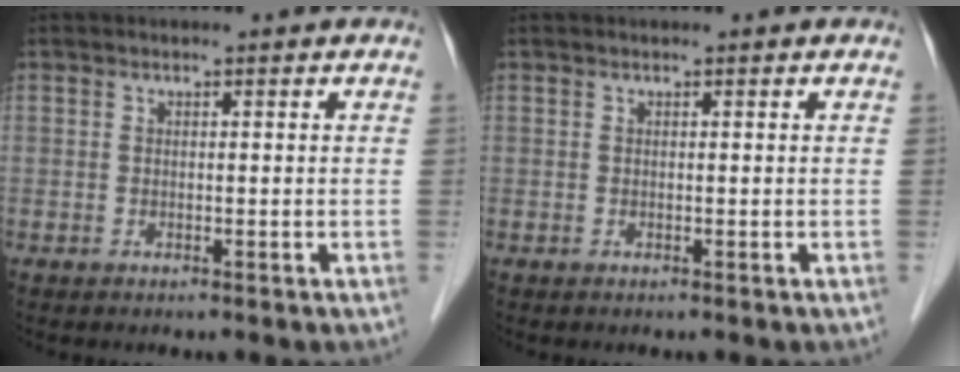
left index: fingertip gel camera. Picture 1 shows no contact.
{"total": 0.0}